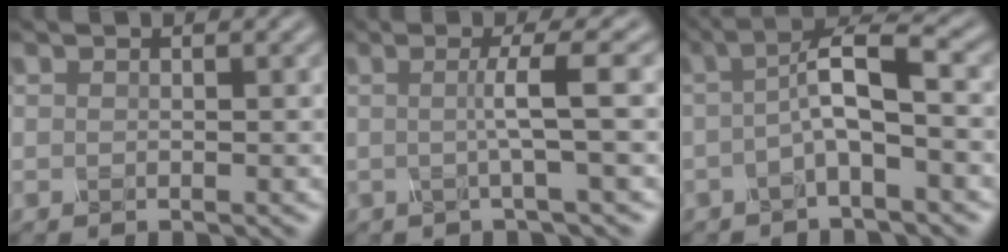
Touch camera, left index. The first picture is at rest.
{"total": 3.9, "force": [0.1, 0.5, 3.8], "torque": [-0.062, 0.001, -0.009]}
{"total": 4.7, "force": [-0.4, 1.1, 4.6], "torque": [-0.082, 0.020, -0.017]}